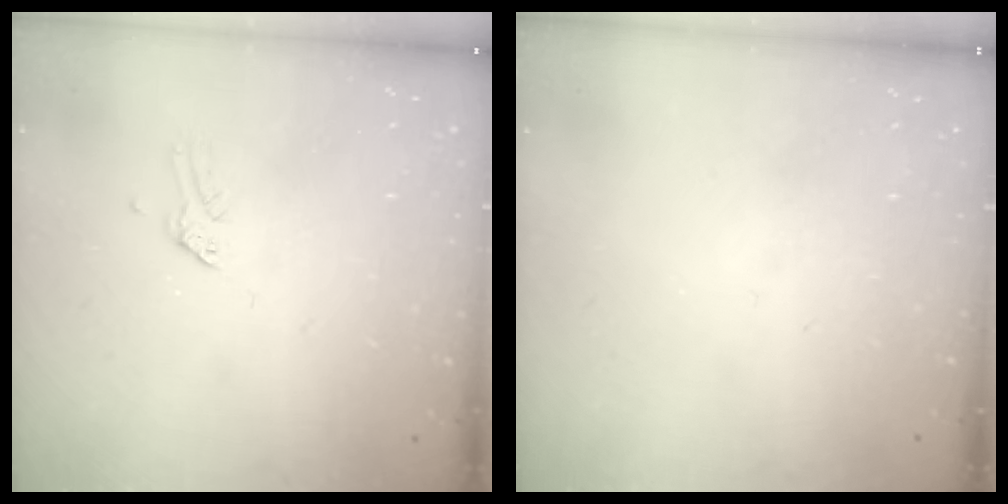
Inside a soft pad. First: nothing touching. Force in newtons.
{"total": 0.0}